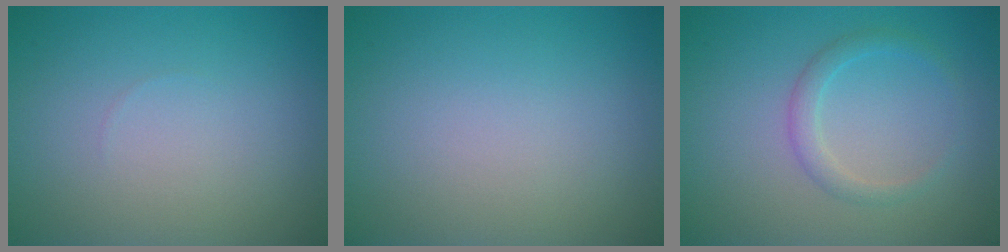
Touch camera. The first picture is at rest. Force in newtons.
{"total": 0.0}
{"total": 1.8, "press": 1.7, "slide": 0.1}